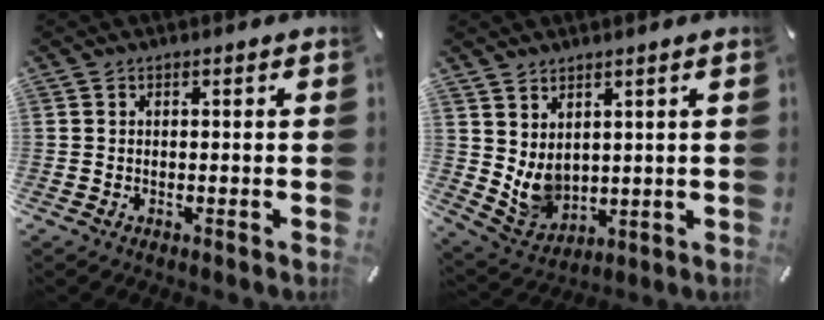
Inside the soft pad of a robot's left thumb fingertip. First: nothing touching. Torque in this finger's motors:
{"motor_torque": [1.10, 1.07, 0.24, -0.24, 0.05]}